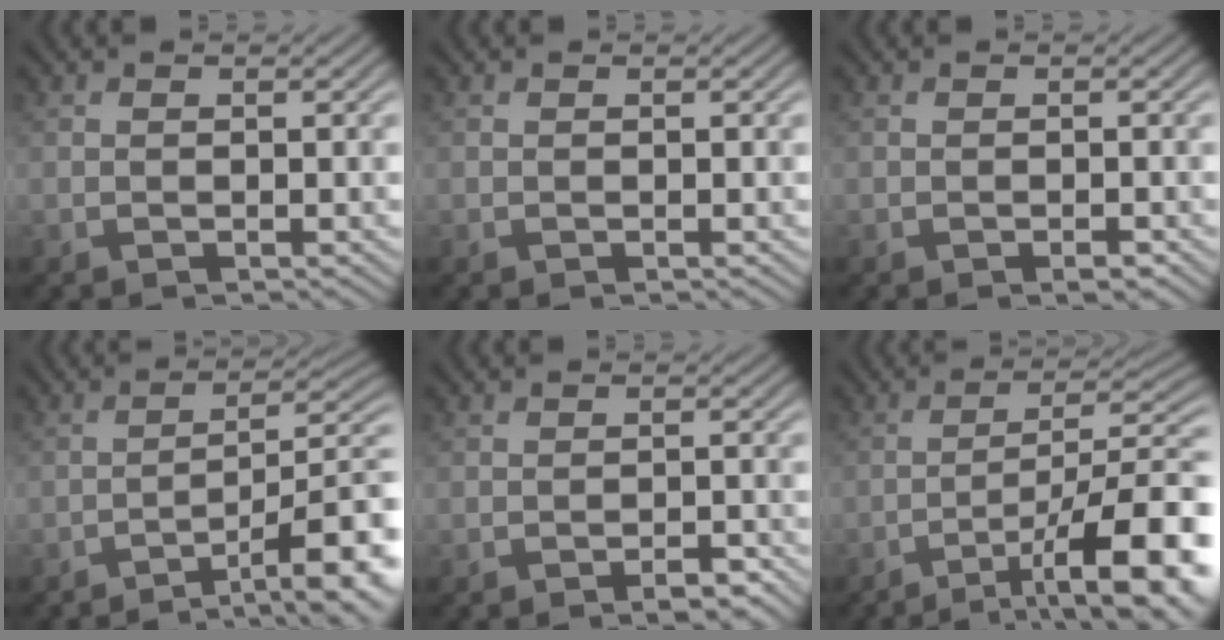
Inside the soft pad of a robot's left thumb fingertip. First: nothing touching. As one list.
[{"total": 0.0}, {"total": 0.8, "force": [-0.5, 0.2, 0.6], "torque": [-0.009, -0.002, -0.007]}, {"total": 12.8, "force": [-7.3, 3.1, 10.0], "torque": [-0.130, 0.014, -0.101]}, {"total": 2.1, "force": [-1.4, 0.6, 1.3], "torque": [-0.017, 0.002, -0.023]}, {"total": 14.7, "force": [-7.7, 3.8, 11.9], "torque": [-0.151, 0.012, -0.114]}]